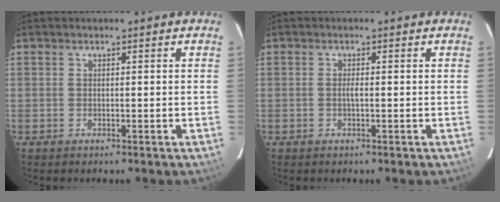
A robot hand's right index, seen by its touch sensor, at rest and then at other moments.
{"total": 1.1, "force": [-0.2, 0.0, 1.0], "torque": [-0.020, 0.001, -0.005]}